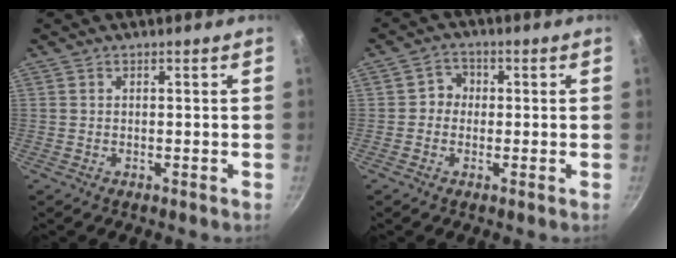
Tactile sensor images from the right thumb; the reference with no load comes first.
{"total": 3.3, "force": [-0.2, 3.1, 1.1], "torque": [0.010, 0.008, -0.012]}